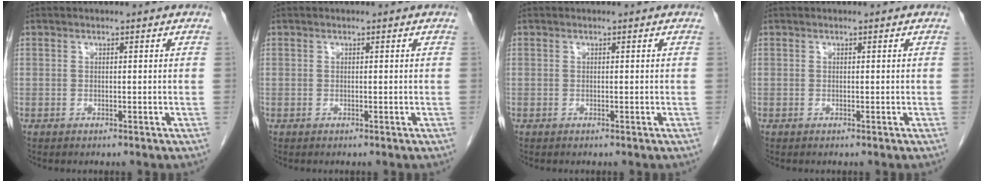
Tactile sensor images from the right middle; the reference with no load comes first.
{"total": 0.0}
{"total": 0.0}
{"total": 0.0}